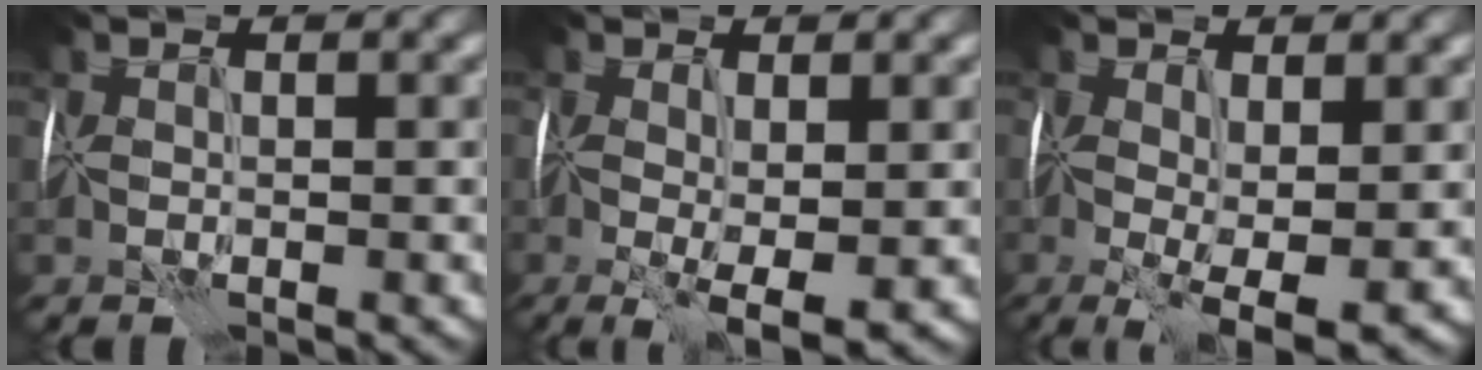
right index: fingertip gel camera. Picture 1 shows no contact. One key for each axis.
{"total": 5.0, "fx": -1.3, "fy": 1.6, "fz": 4.6, "tx": -0.090, "ty": -0.013, "tz": -0.023}
{"total": 7.0, "fx": -1.6, "fy": 2.6, "fz": 6.3, "tx": -0.112, "ty": -0.015, "tz": -0.024}